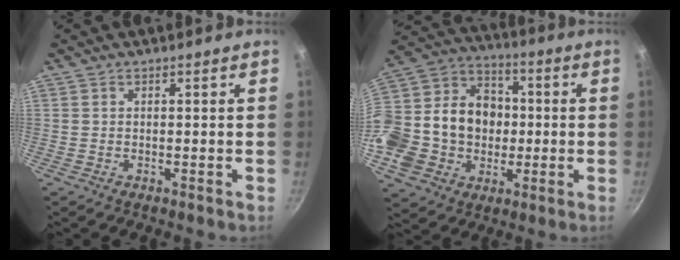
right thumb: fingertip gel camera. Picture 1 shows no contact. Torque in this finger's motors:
{"motor_torque": [1.91, 3.10, 1.40, -0.88, 0.19]}